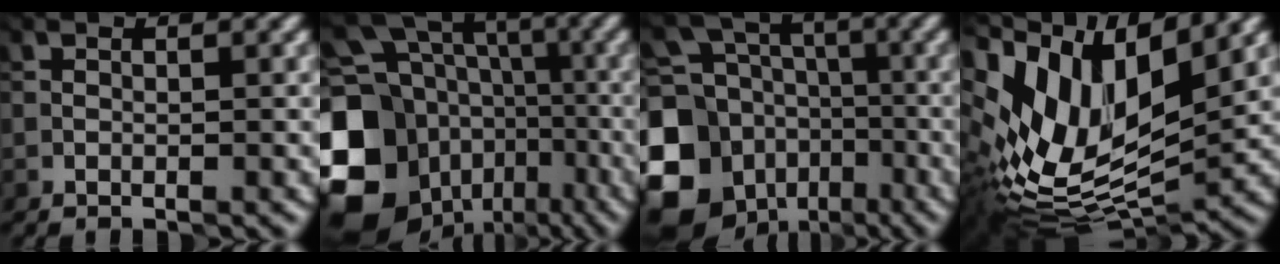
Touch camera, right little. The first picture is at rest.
{"total": 17.2, "force": [-4.5, 14.2, 8.6], "torque": [-0.215, -0.011, -0.069]}
{"total": 14.0, "force": [-5.0, 11.8, 5.7], "torque": [-0.169, -0.025, -0.102]}
{"total": 13.7, "force": [5.2, 7.1, 10.5], "torque": [-0.220, 0.006, 0.103]}